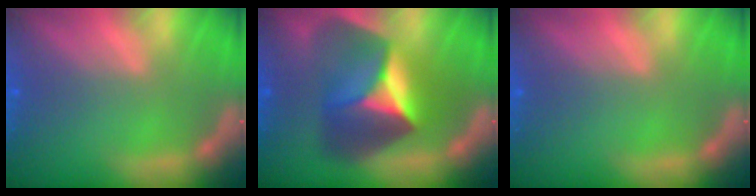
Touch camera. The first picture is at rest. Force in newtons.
{"total": 9.0}
{"total": 0.0}